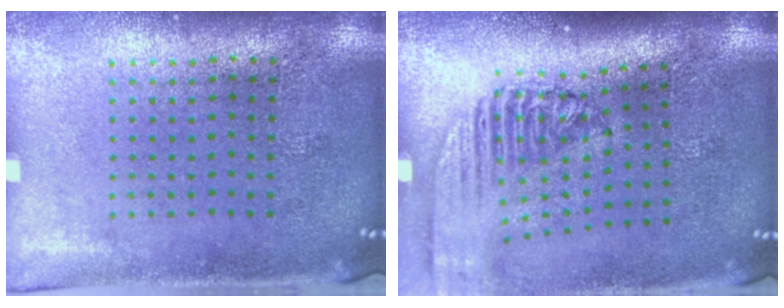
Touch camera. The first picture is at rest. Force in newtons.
{"total": 2.3, "press": 1.7, "slide": 1.5}